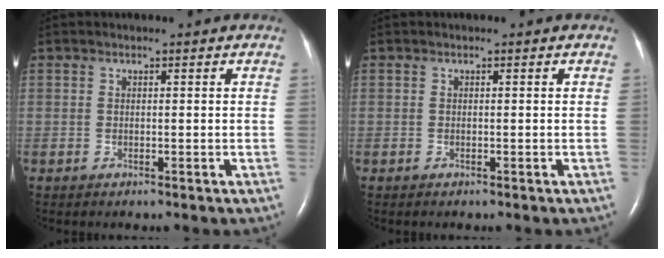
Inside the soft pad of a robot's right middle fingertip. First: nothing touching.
{"total": 0.0}